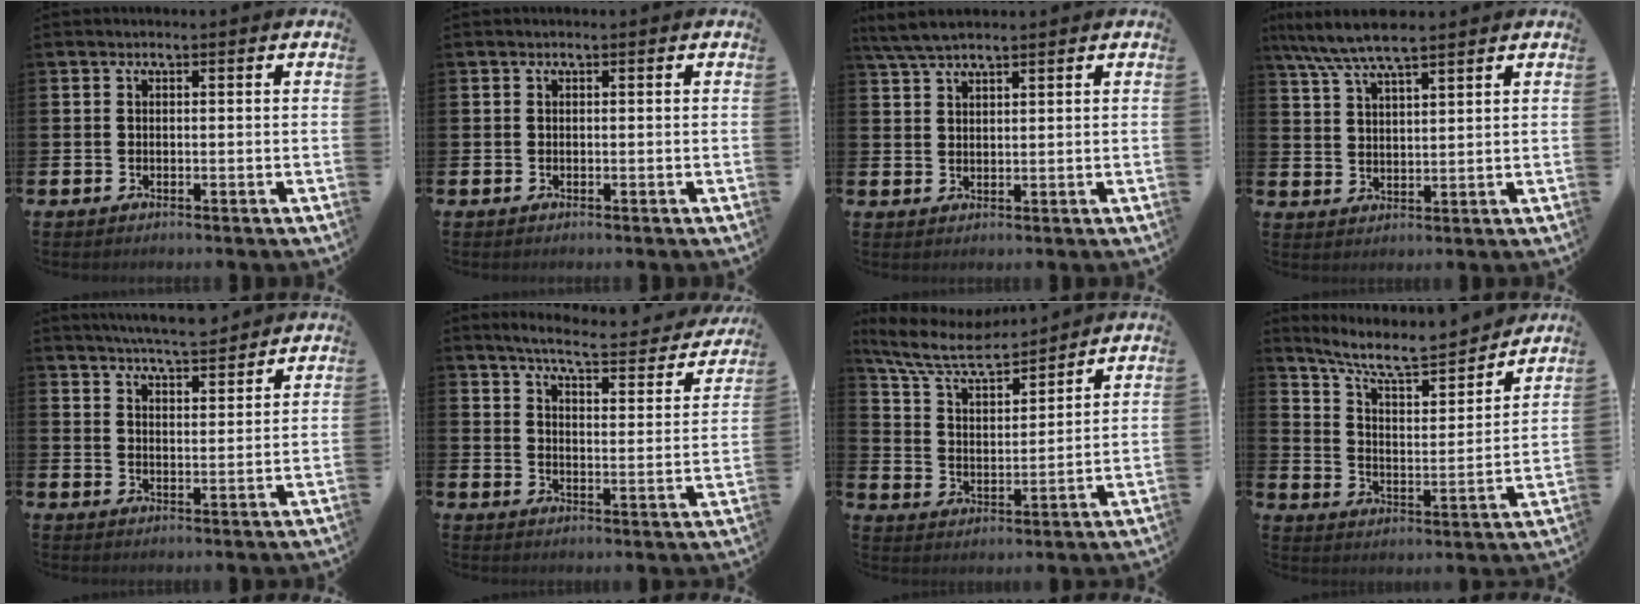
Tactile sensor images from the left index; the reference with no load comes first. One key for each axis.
{"total": 0.0}
{"total": 4.2, "fx": 3.7, "fy": 0.7, "fz": 1.8, "tx": -0.049, "ty": -0.004, "tz": 0.071}
{"total": 6.7, "fx": 5.9, "fy": 1.1, "fz": 2.8, "tx": -0.078, "ty": -0.017, "tz": 0.108}
{"total": 6.0, "fx": 5.9, "fy": 0.2, "fz": 0.9, "tx": -0.032, "ty": -0.031, "tz": 0.106}
{"total": 5.6, "fx": 5.1, "fy": 0.3, "fz": 2.3, "tx": -0.061, "ty": -0.040, "tz": 0.081}
{"total": 8.5, "fx": 7.5, "fy": 1.9, "fz": 3.5, "tx": -0.104, "ty": -0.042, "tz": 0.134}
{"total": 8.5, "fx": 7.5, "fy": 1.9, "fz": 3.4, "tx": -0.097, "ty": -0.052, "tz": 0.128}